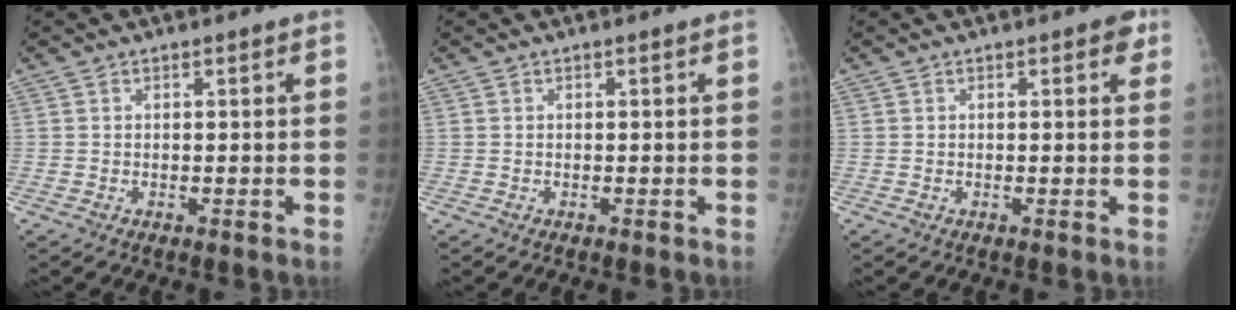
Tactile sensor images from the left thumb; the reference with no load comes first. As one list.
[{"total": 0.0}, {"total": 2.3, "force": [1.1, 1.2, 1.7], "torque": [-0.006, 0.001, 0.007]}]